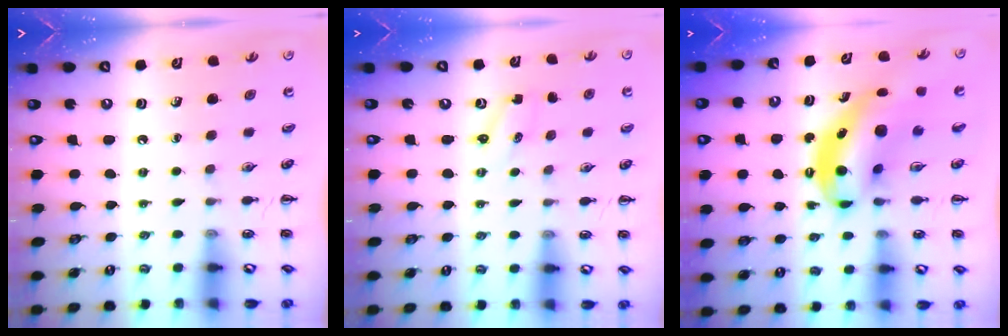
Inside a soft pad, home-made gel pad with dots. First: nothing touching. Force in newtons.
{"total": 1.9, "press": 1.8, "slide": 0.6}
{"total": 8.2, "press": 8.0, "slide": 1.7}